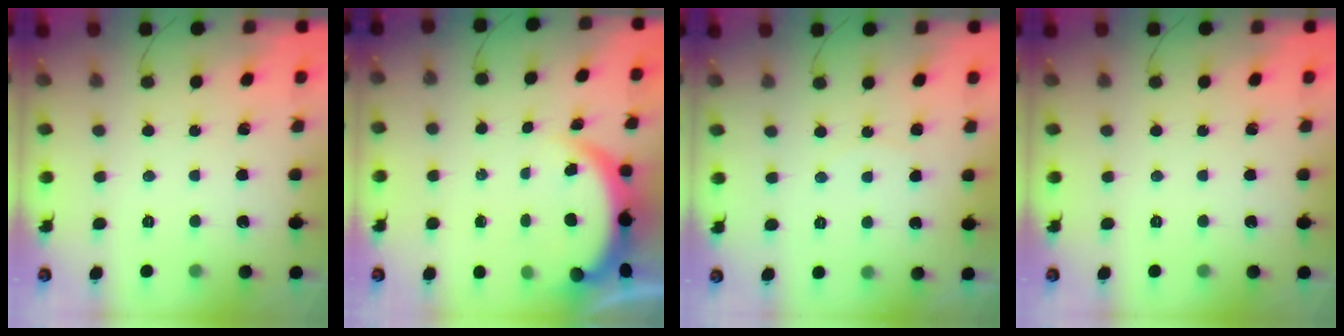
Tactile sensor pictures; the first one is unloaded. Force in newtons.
{"total": 3.9, "press": 3.9, "slide": 0.1}
{"total": 2.8, "press": 2.8, "slide": 0.6}
{"total": 0.0}